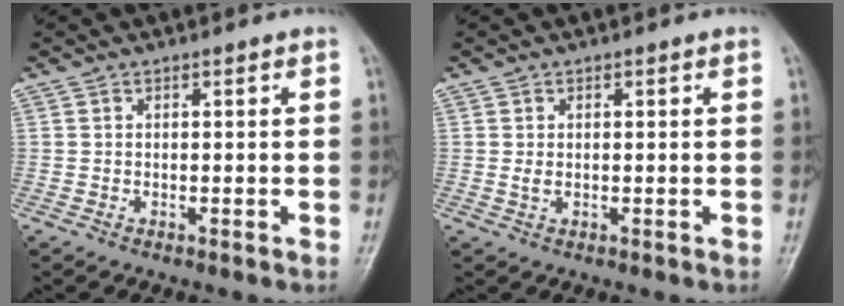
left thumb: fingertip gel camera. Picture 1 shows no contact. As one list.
[{"total": 1.4, "force": [0.1, 0.8, 1.1], "torque": [-0.026, 0.004, 0.004]}]